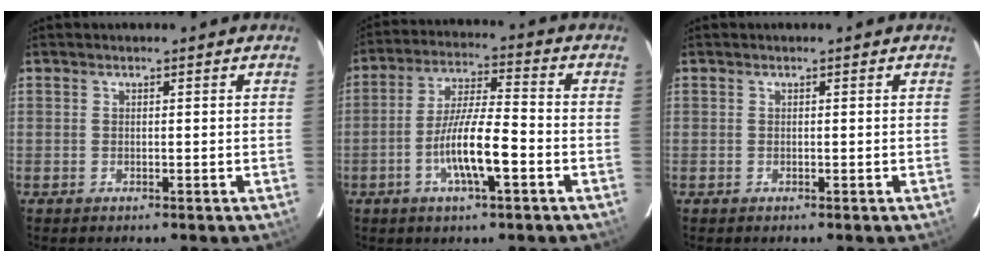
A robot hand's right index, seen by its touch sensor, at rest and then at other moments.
{"total": 10.5, "force": [-4.1, 1.6, 9.5], "torque": [-0.186, -0.003, -0.075]}
{"total": 0.0}